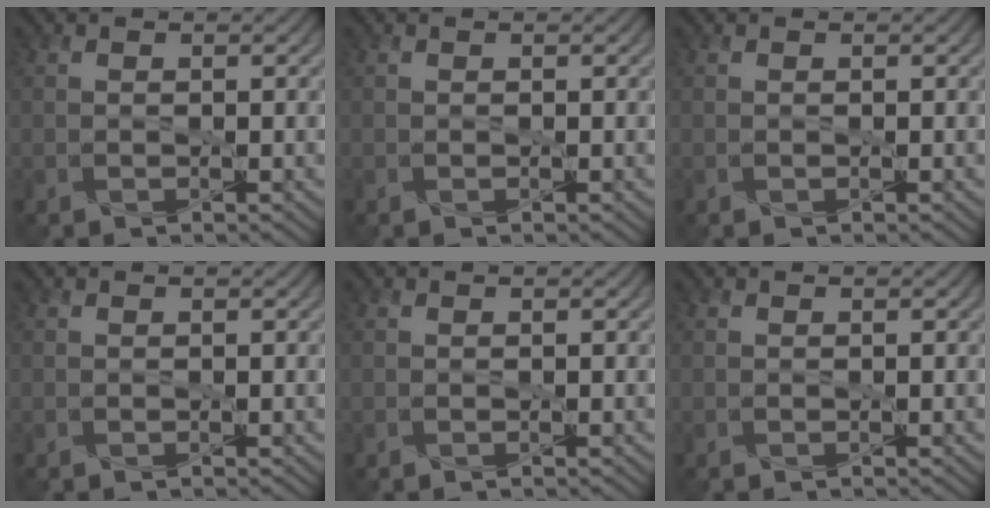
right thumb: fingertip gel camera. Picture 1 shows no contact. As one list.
[{"total": 0.0}, {"total": 0.0}, {"total": 0.0}, {"total": 0.0}, {"total": 0.0}]